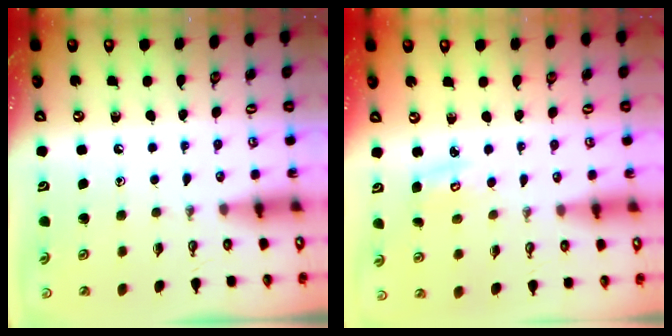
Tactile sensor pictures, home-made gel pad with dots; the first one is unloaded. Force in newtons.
{"total": 3.5, "press": 3.5, "slide": 0.3}